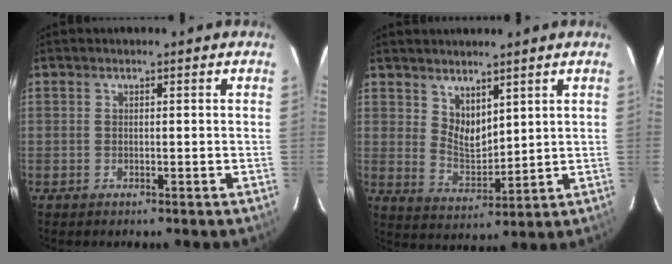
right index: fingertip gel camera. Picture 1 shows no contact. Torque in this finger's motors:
{"motor_torque": [0.12, 0.23, -0.02, 0.01]}